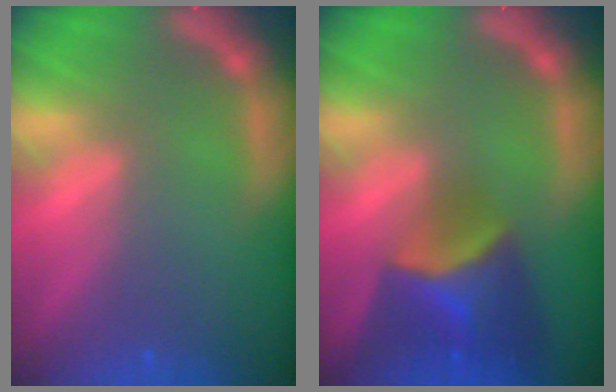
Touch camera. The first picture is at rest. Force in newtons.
{"total": 6.9}